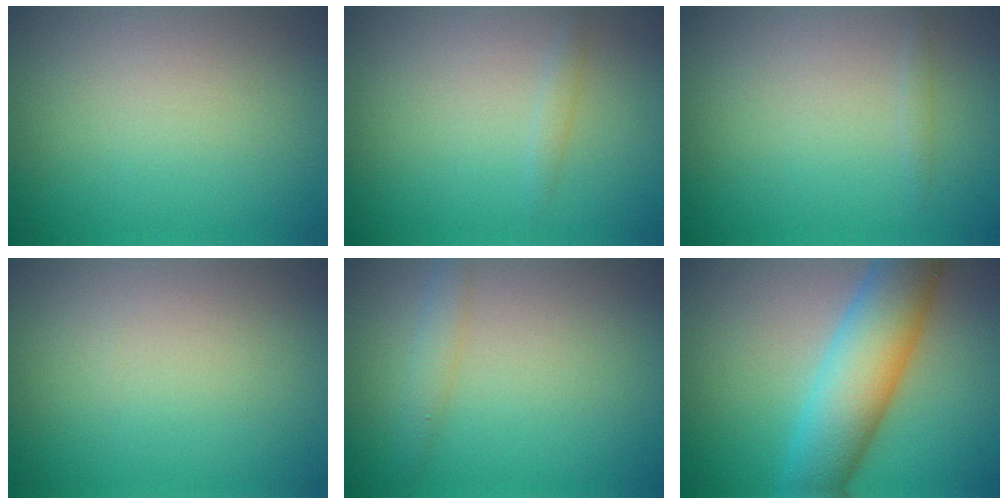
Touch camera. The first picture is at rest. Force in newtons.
{"total": 0.9, "press": 0.9, "slide": 0.0}
{"total": 0.5, "press": 0.5, "slide": 0.0}
{"total": 0.0}
{"total": 1.7, "press": 1.7, "slide": 0.1}
{"total": 8.3, "press": 8.3, "slide": 0.1}